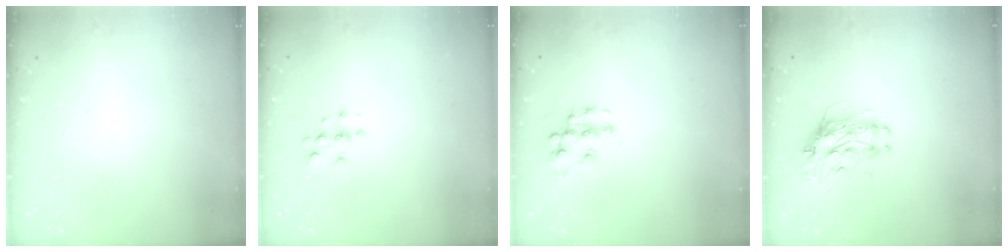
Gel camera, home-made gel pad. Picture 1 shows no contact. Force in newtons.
{"total": 2.9, "press": 2.9, "slide": 0.3}
{"total": 9.7, "press": 9.7, "slide": 0.7}
{"total": 10.3, "press": 10.2, "slide": 1.0}